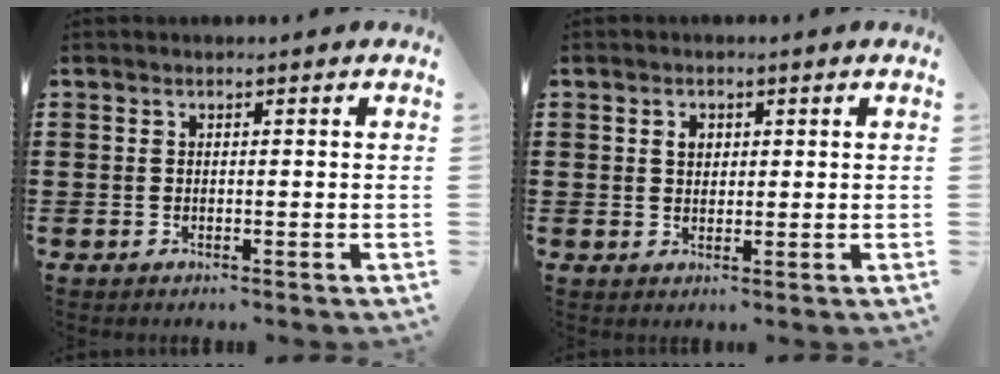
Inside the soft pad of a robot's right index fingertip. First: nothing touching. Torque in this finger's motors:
{"motor_torque": [0.86, 0.56, 0.23, 0.05]}